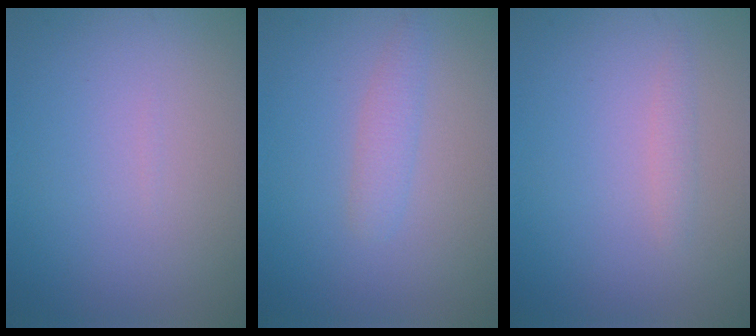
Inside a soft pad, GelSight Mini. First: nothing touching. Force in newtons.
{"total": 1.6, "press": 1.6, "slide": 0.1}
{"total": 0.9, "press": 0.9, "slide": 0.1}